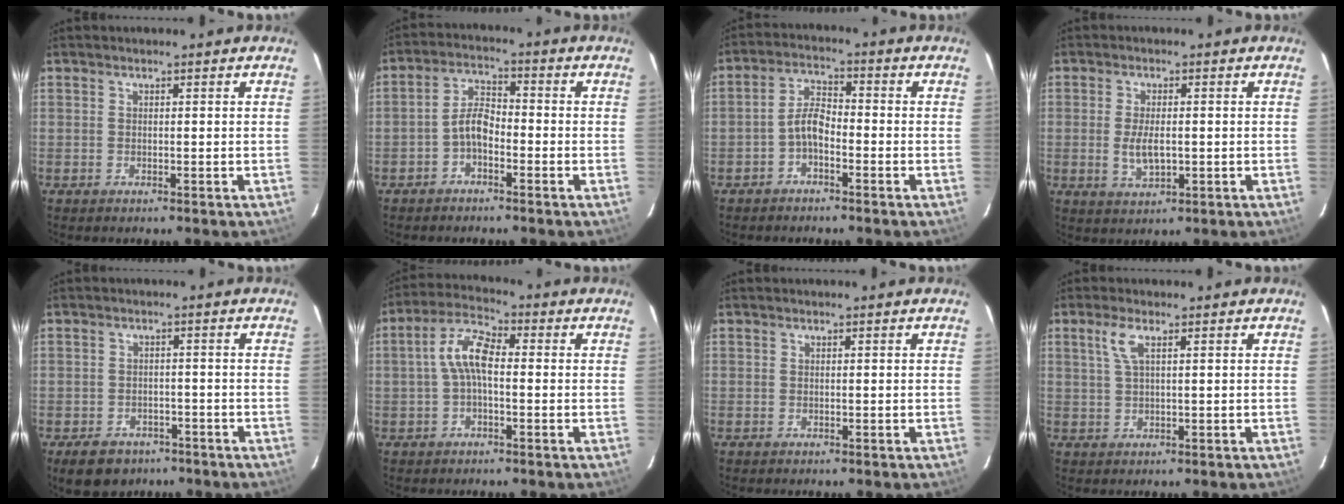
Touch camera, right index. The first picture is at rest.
{"total": 4.4, "force": [-2.3, 2.1, 3.1], "torque": [-0.065, 0.017, -0.046]}
{"total": 4.2, "force": [-2.3, 1.8, 3.0], "torque": [-0.065, 0.016, -0.046]}
{"total": 4.9, "force": [-0.6, 2.2, 4.4], "torque": [-0.088, -0.008, -0.007]}
{"total": 7.4, "force": [-4.7, 5.3, 2.3], "torque": [-0.054, 0.013, -0.059]}
{"total": 6.7, "force": [-0.3, 2.9, 6.0], "torque": [-0.128, 0.023, -0.008]}
{"total": 0.0}
{"total": 3.3, "force": [1.4, 0.7, 2.9], "torque": [-0.062, 0.005, 0.031]}